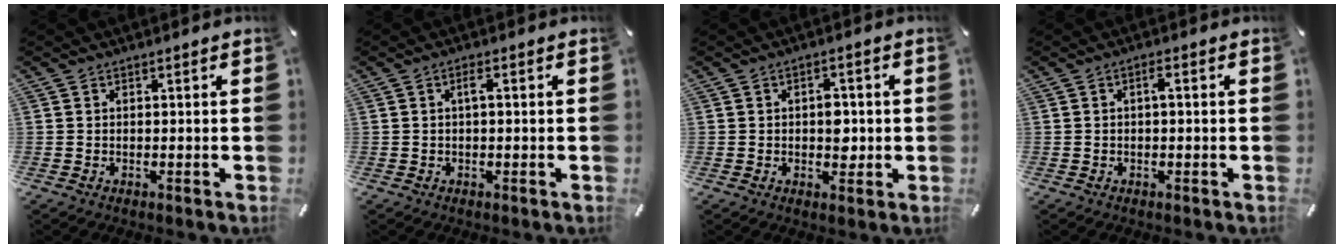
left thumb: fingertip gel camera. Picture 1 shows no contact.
{"total": 2.2, "force": [0.2, 0.7, 2.1], "torque": [-0.041, 0.006, 0.001]}
{"total": 4.9, "force": [-0.1, 3.2, 3.7], "torque": [-0.038, -0.005, -0.009]}
{"total": 2.1, "force": [0.0, 0.7, 2.0], "torque": [-0.039, 0.008, -0.003]}